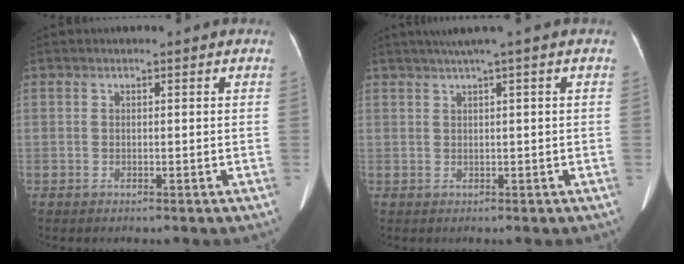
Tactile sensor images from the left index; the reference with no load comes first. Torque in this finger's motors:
{"motor_torque": [0.59, -1.55, 0.03, 0.01]}